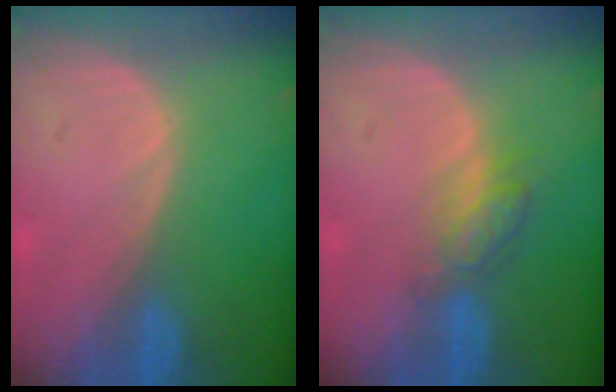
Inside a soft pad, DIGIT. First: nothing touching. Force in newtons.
{"total": 4.8, "press": 4.2, "slide": 2.1}